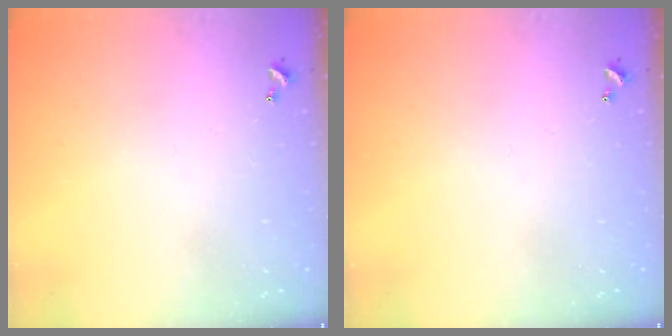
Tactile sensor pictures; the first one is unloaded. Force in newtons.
{"total": 0.0}